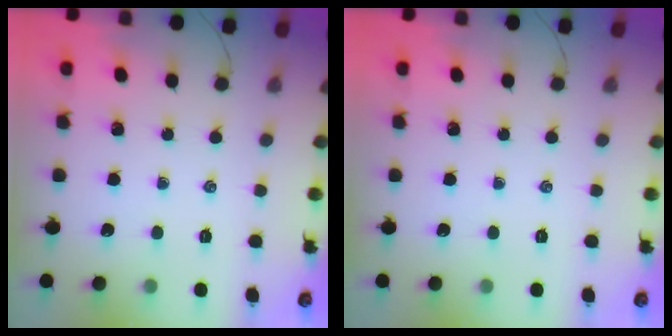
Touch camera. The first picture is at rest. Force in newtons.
{"total": 0.0}